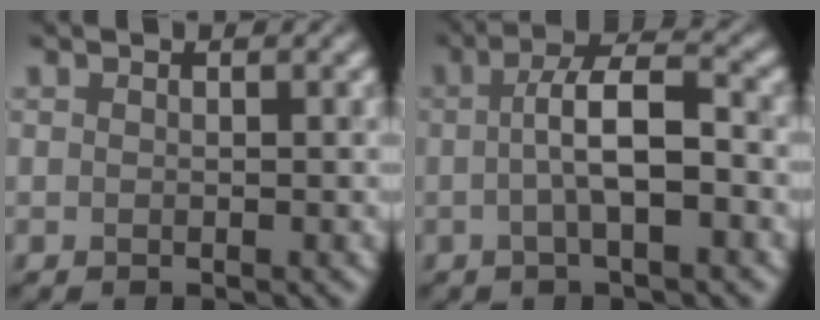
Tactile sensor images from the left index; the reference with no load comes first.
{"total": 4.8, "force": [-0.4, 1.3, 4.6], "torque": [-0.081, 0.009, -0.011]}